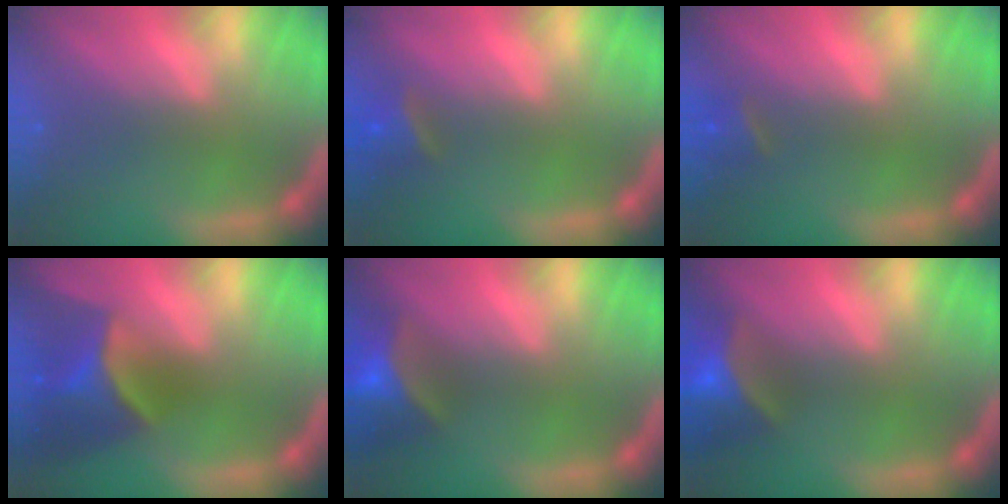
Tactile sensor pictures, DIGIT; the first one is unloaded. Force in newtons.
{"total": 2.9}
{"total": 1.9}
{"total": 7.9}
{"total": 8.0}
{"total": 8.0}